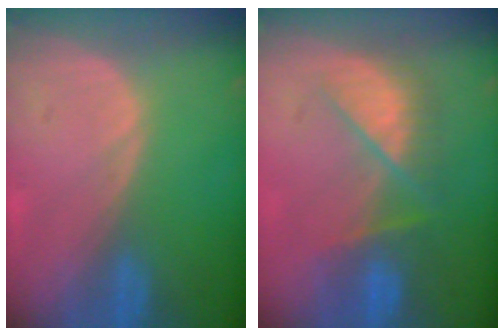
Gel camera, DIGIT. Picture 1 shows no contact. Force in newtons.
{"total": 7.3, "press": 7.1, "slide": 1.6}